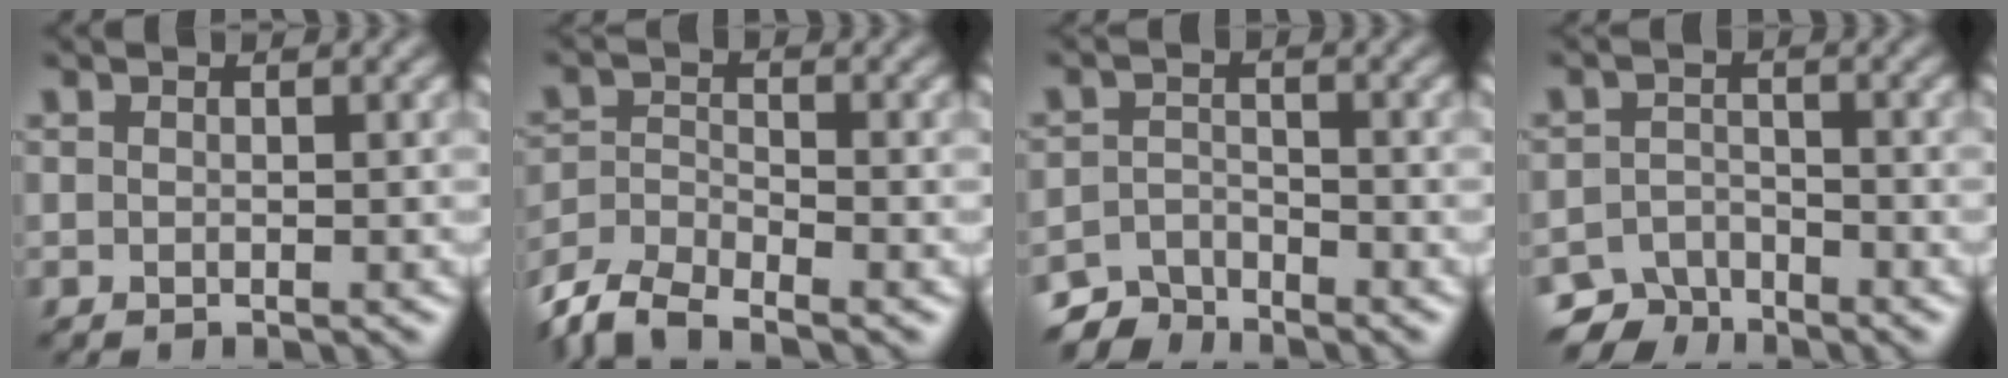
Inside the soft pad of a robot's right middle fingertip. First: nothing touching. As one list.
[{"total": 5.7, "force": [-4.9, 1.6, 2.5], "torque": [-0.052, -0.001, -0.101]}, {"total": 3.1, "force": [-3.0, 0.7, -0.2], "torque": [0.001, 0.008, -0.063]}, {"total": 3.6, "force": [-3.3, 1.4, 0.0], "torque": [0.008, -0.001, -0.060]}]